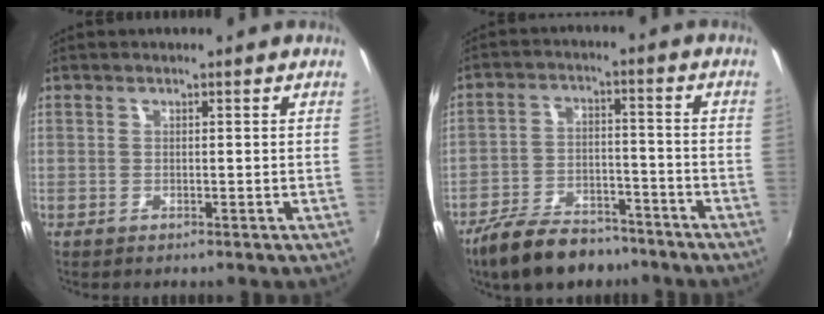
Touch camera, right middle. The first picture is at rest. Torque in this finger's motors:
{"motor_torque": [0.91, -0.72, 0.11, 0.00]}